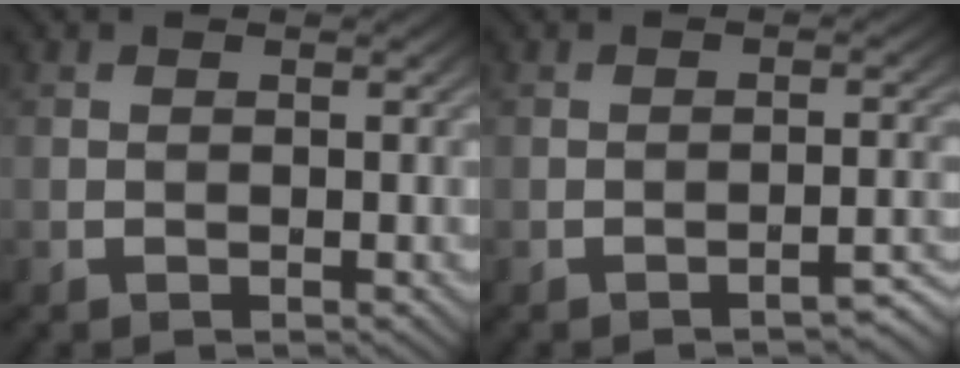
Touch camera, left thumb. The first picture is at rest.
{"total": 2.6, "force": [-2.1, 0.3, 1.5], "torque": [-0.016, 0.010, -0.031]}